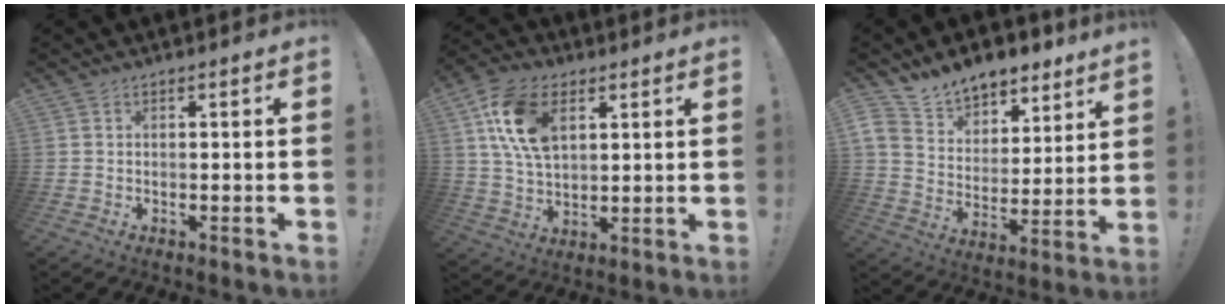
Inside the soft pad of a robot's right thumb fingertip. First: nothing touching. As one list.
[{"total": 16.0, "force": [6.2, 10.3, 10.5], "torque": [-0.200, -0.009, 0.118]}, {"total": 11.9, "force": [10.1, 5.7, 2.6], "torque": [-0.054, -0.074, 0.192]}]